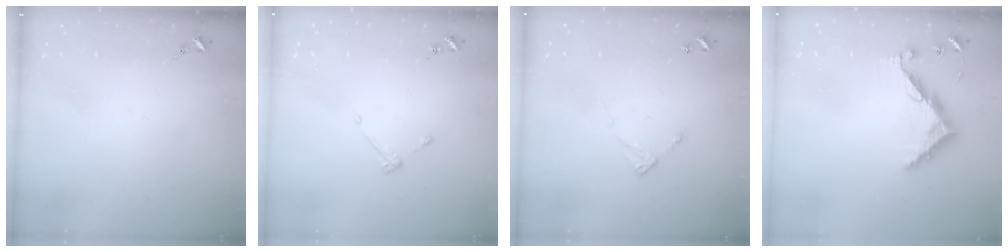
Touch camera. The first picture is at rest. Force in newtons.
{"total": 3.0, "press": 3.0, "slide": 0.4}
{"total": 6.4, "press": 6.4, "slide": 0.4}
{"total": 9.3, "press": 9.3, "slide": 0.3}